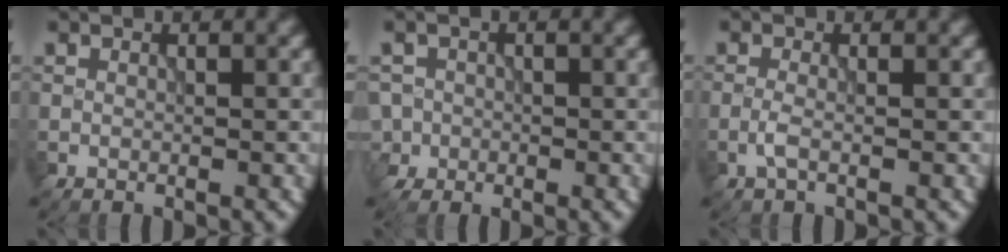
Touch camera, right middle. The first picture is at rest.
{"total": 3.3, "force": [-1.5, 2.9, 0.6], "torque": [-0.006, 0.001, -0.029]}
{"total": 1.4, "force": [-0.6, 0.3, 1.2], "torque": [-0.029, 0.001, -0.016]}